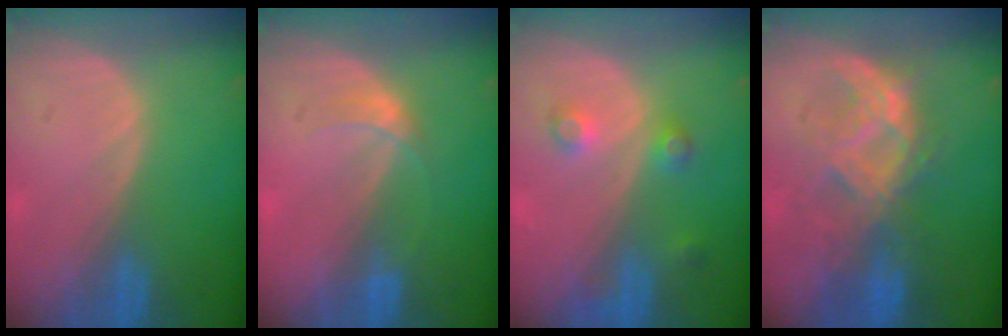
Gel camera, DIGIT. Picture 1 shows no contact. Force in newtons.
{"total": 2.1, "press": 2.1, "slide": 0.2}
{"total": 3.8, "press": 3.5, "slide": 1.4}
{"total": 7.7, "press": 7.6, "slide": 0.7}